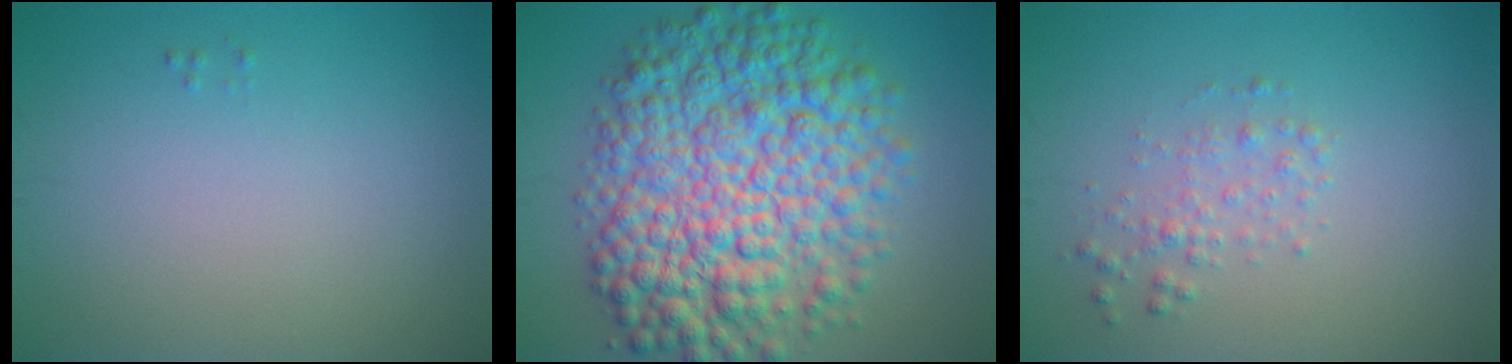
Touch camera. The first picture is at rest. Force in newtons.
{"total": 11.9, "press": 11.9, "slide": 0.1}
{"total": 1.6, "press": 1.6, "slide": 0.0}